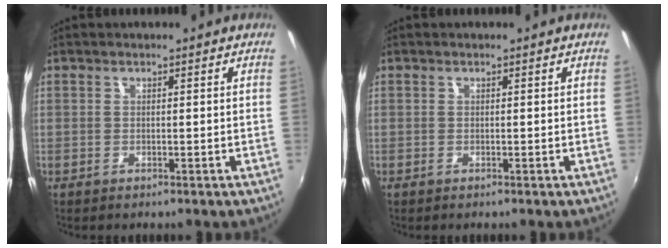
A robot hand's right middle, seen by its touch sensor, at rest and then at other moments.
{"total": 0.0}